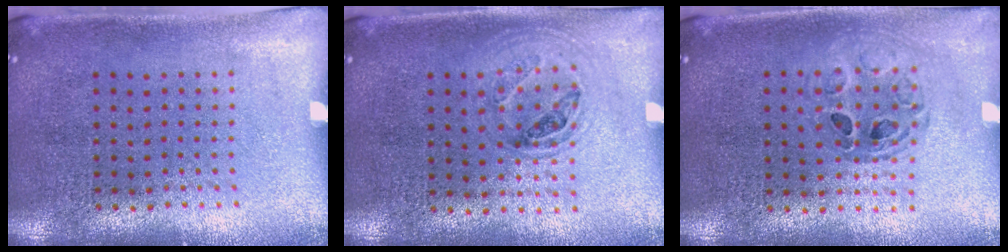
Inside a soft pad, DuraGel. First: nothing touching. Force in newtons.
{"total": 0.9, "press": 0.9, "slide": 0.2}
{"total": 0.8, "press": 0.8, "slide": 0.1}